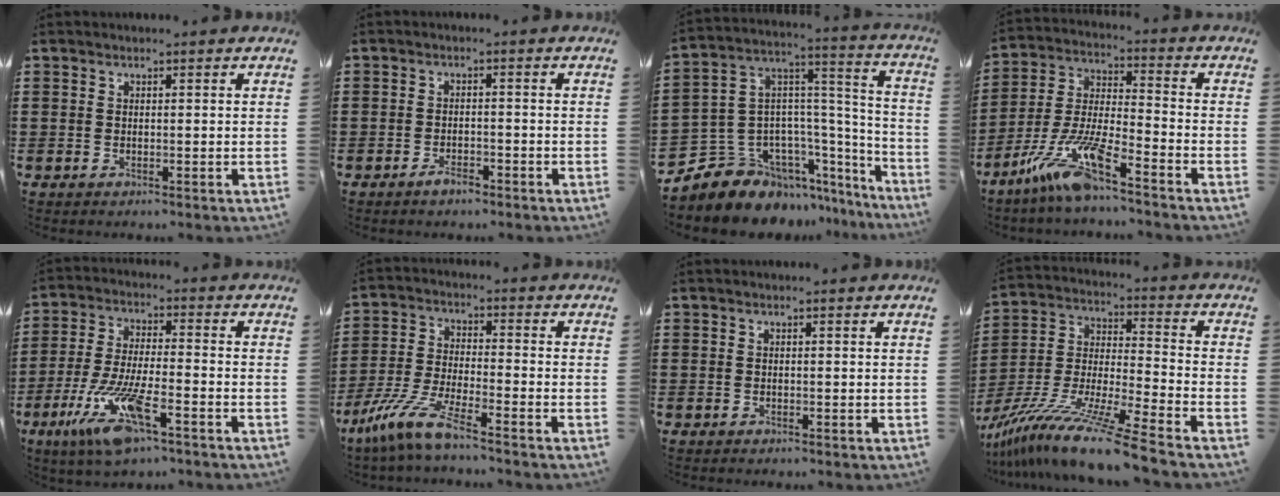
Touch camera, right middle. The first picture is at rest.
{"total": 2.1, "force": [-1.8, 0.7, 1.0], "torque": [-0.019, 0.001, -0.034]}
{"total": 8.5, "force": [-6.4, 5.6, 0.5], "torque": [-0.054, -0.014, -0.125]}
{"total": 11.0, "force": [-8.4, 0.5, 7.2], "torque": [-0.170, -0.013, -0.171]}
{"total": 11.4, "force": [-6.6, 2.1, 9.0], "torque": [-0.201, -0.017, -0.128]}
{"total": 8.1, "force": [-6.3, 0.2, 5.2], "torque": [-0.129, -0.019, -0.130]}
{"total": 0.0}
{"total": 13.5, "force": [-11.6, -1.4, 6.9], "torque": [-0.134, 0.000, -0.229]}